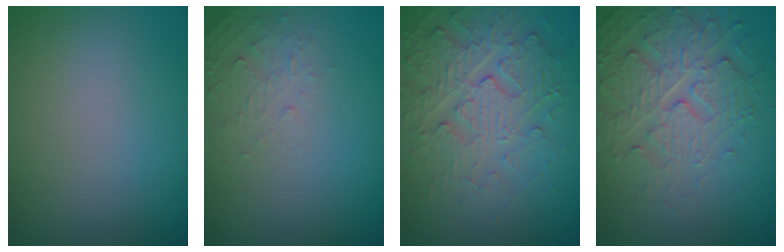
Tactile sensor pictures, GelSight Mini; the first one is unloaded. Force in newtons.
{"total": 1.7, "press": 1.7, "slide": 0.2}
{"total": 4.4, "press": 4.4, "slide": 0.5}
{"total": 4.9, "press": 3.8, "slide": 3.0}